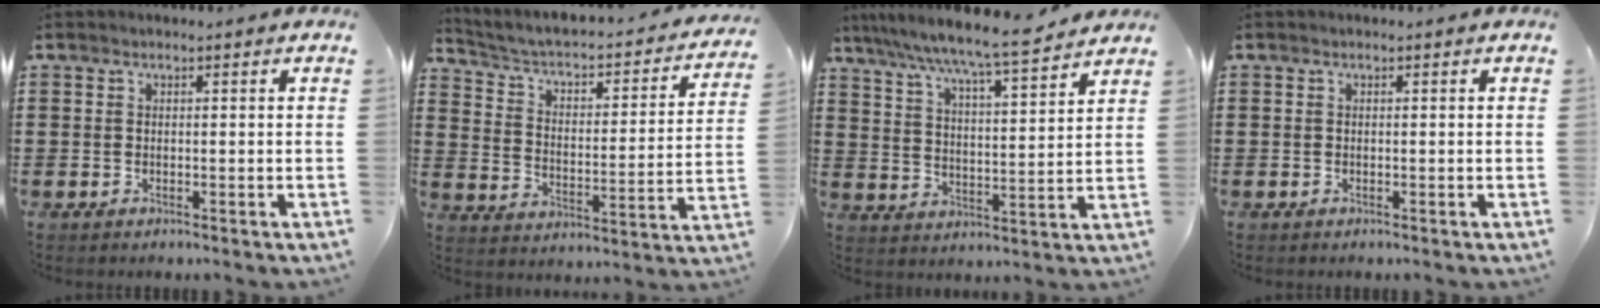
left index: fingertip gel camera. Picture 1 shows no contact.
{"total": 2.7, "force": [1.6, 1.1, 1.9], "torque": [-0.051, -0.024, 0.014]}
{"total": 6.8, "force": [6.3, -0.5, 2.7], "torque": [-0.078, -0.041, 0.101]}
{"total": 0.0}